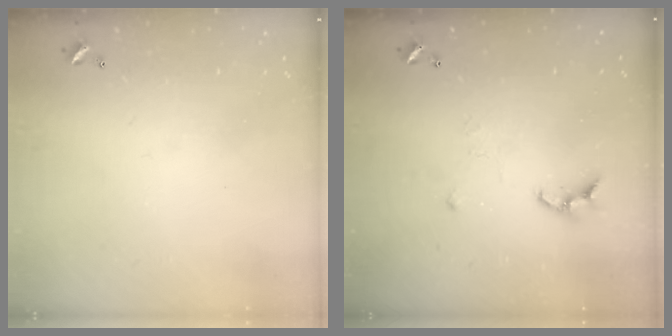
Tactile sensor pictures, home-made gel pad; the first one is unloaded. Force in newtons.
{"total": 6.7, "press": 6.7, "slide": 0.5}